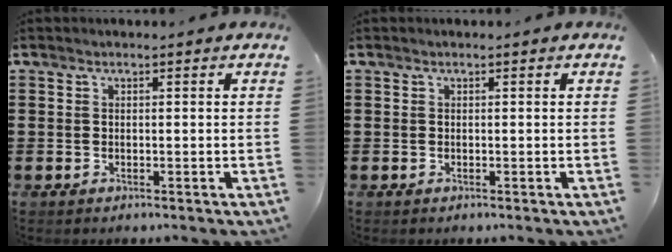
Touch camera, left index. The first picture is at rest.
{"total": 0.0}